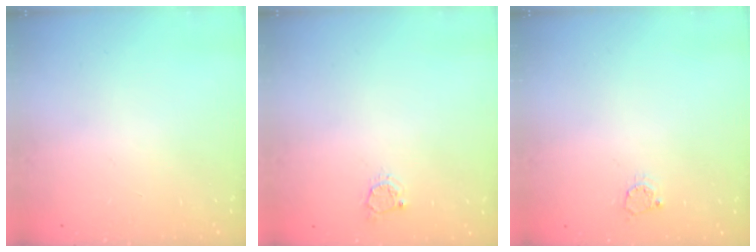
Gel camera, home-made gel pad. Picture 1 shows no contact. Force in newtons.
{"total": 3.0, "press": 3.0, "slide": 0.4}
{"total": 2.7, "press": 2.7, "slide": 0.2}